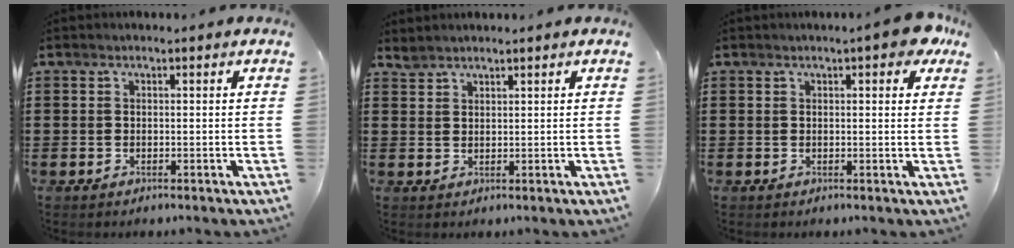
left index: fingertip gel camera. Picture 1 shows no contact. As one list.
[{"total": 1.6, "force": [1.6, 0.3, 0.1], "torque": [-0.005, -0.001, 0.032]}, {"total": 3.3, "force": [1.9, 0.6, 2.6], "torque": [-0.040, 0.001, 0.030]}]